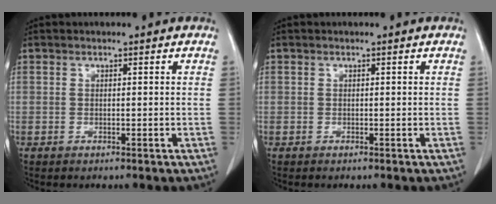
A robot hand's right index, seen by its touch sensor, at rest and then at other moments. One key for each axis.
{"total": 0.0}